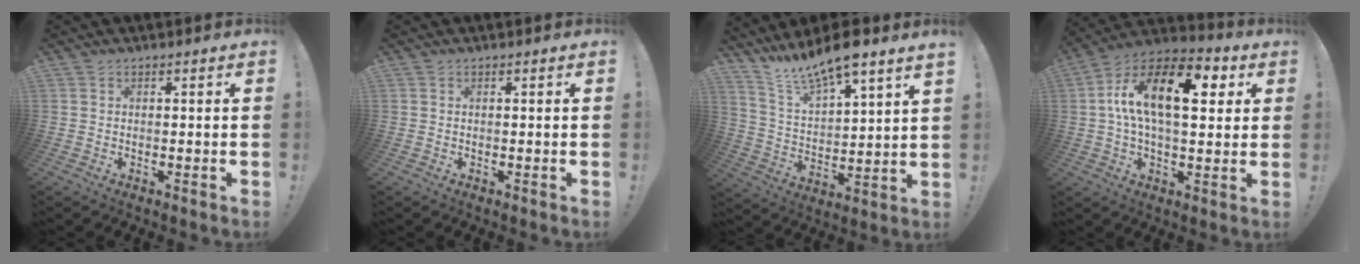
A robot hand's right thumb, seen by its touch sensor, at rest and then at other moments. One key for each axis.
{"total": 0.0}
{"total": 11.2, "fx": 10.3, "fy": 0.7, "fz": 4.2, "tx": -0.091, "ty": -0.097, "tz": 0.179}
{"total": 19.9, "fx": 4.4, "fy": 9.8, "fz": 16.7, "tx": -0.290, "ty": -0.006, "tz": 0.062}